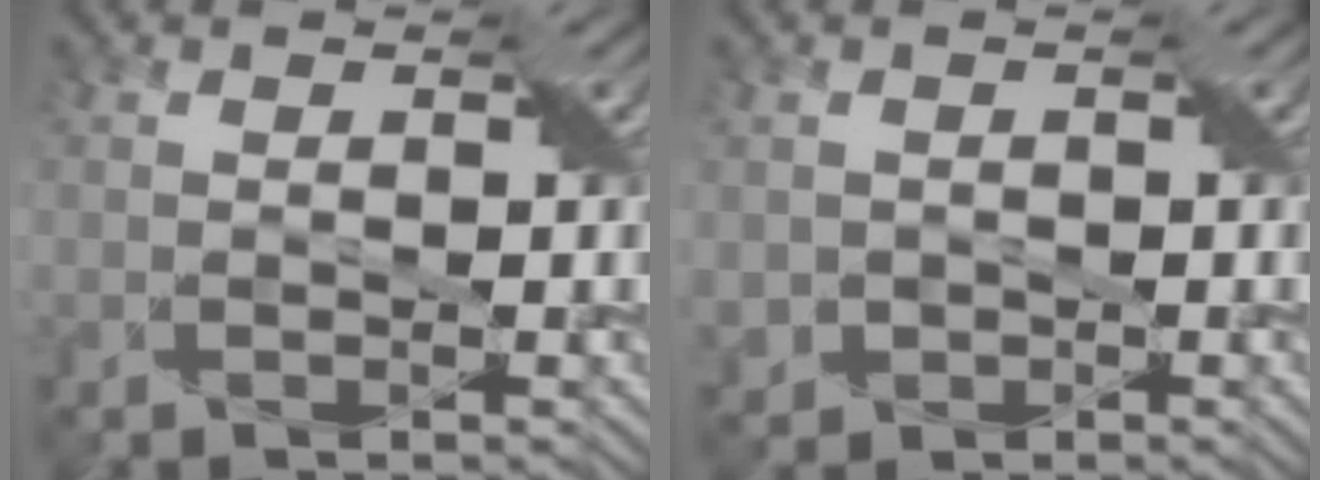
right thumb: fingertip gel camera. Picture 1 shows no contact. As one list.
[{"total": 2.1, "force": [-0.3, 2.1, 0.2], "torque": [-0.015, -0.010, -0.004]}]